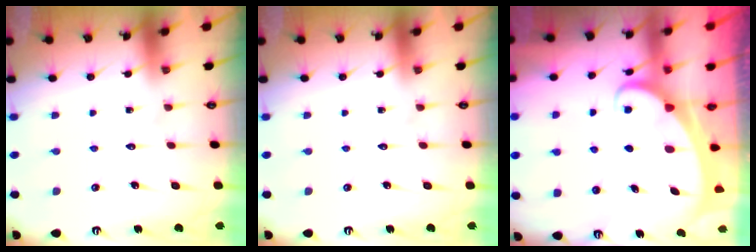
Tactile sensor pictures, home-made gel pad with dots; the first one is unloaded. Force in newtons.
{"total": 0.0}
{"total": 2.0, "press": 2.0, "slide": 0.2}